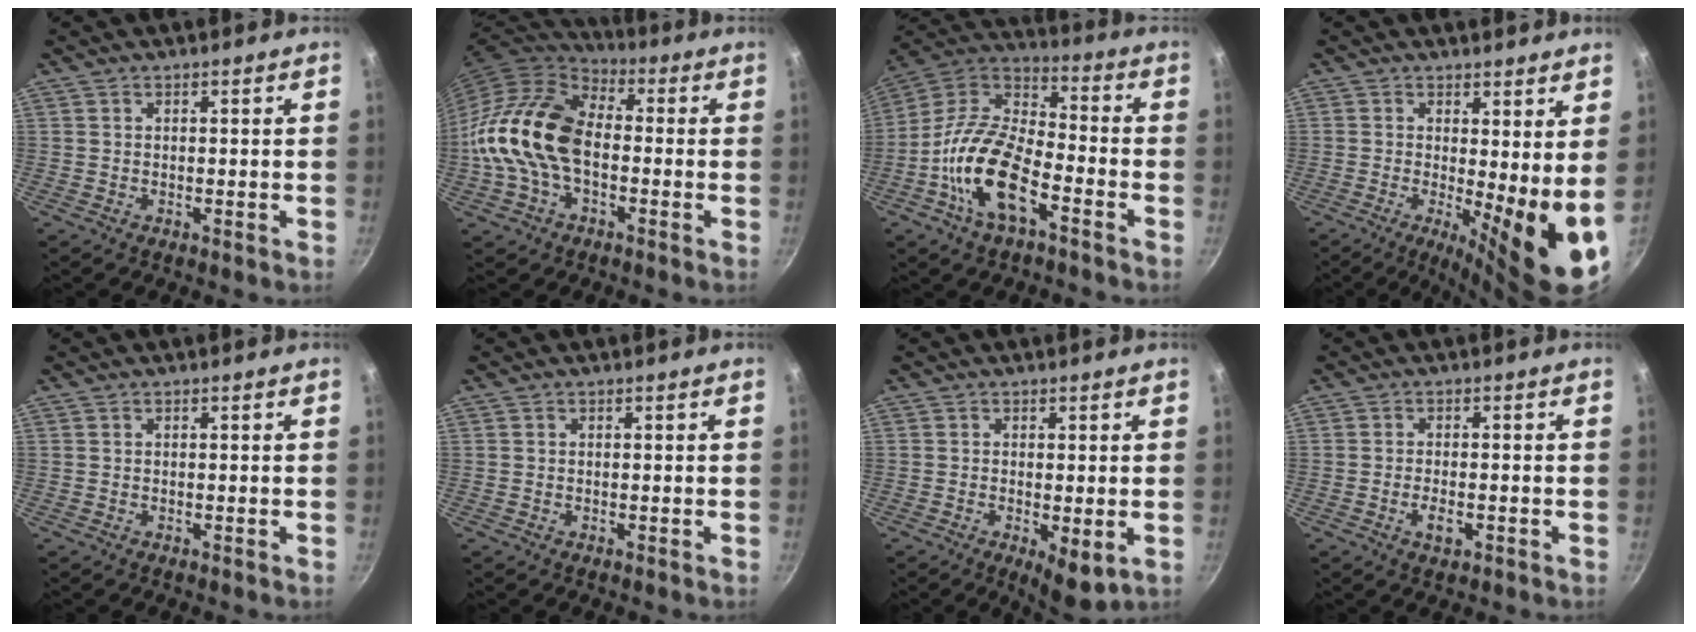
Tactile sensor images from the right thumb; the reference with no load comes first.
{"total": 16.9, "force": [-2.2, 11.0, 12.7], "torque": [-0.219, 0.037, -0.055]}
{"total": 17.5, "force": [-7.2, 8.2, 13.8], "torque": [-0.248, 0.051, -0.155]}
{"total": 10.9, "force": [-0.2, 2.5, 10.6], "torque": [-0.134, -0.022, -0.001]}
{"total": 0.0}
{"total": 0.0}
{"total": 5.7, "force": [-1.1, 2.1, 5.1], "torque": [-0.071, -0.012, -0.008]}
{"total": 3.2, "force": [-1.2, 1.4, 2.6], "torque": [-0.048, 0.005, -0.022]}